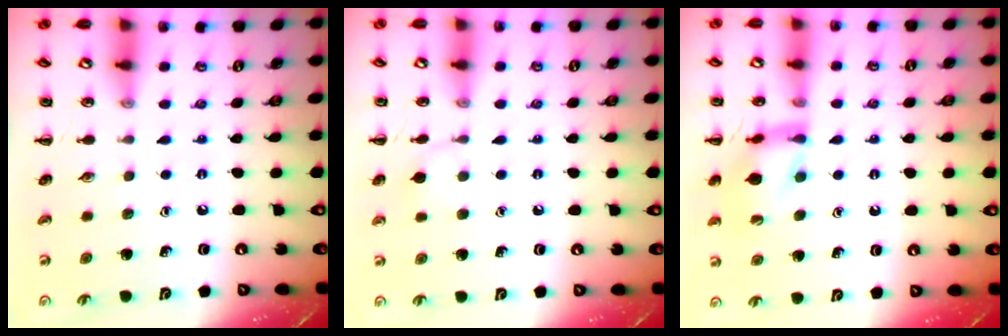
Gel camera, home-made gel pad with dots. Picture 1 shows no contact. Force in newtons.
{"total": 6.1, "press": 5.8, "slide": 1.9}
{"total": 14.4, "press": 14.3, "slide": 2.2}